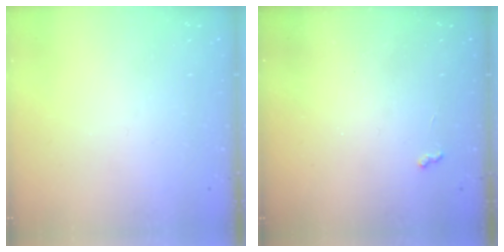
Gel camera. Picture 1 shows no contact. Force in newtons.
{"total": 2.6, "press": 2.6, "slide": 0.4}